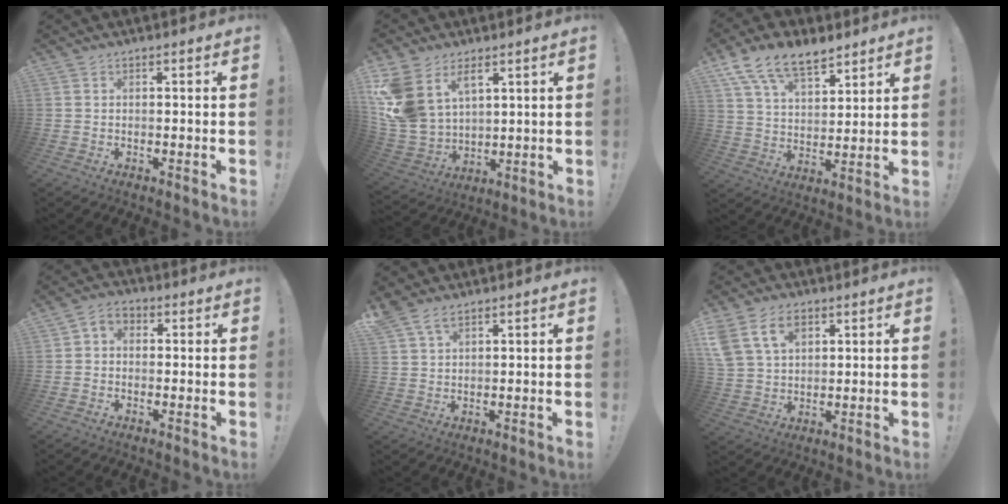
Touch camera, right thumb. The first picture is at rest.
{"total": 14.7, "force": [7.1, 10.0, 8.1], "torque": [-0.185, -0.044, 0.137]}
{"total": 14.1, "force": [9.7, 6.9, 7.6], "torque": [-0.138, -0.050, 0.182]}
{"total": 3.5, "force": [-0.7, 2.8, 1.9], "torque": [-0.028, 0.007, -0.013]}
{"total": 4.4, "force": [3.3, 1.8, 2.3], "torque": [-0.044, -0.015, 0.062]}
{"total": 11.9, "force": [5.4, 8.2, 6.7], "torque": [-0.119, -0.014, 0.108]}